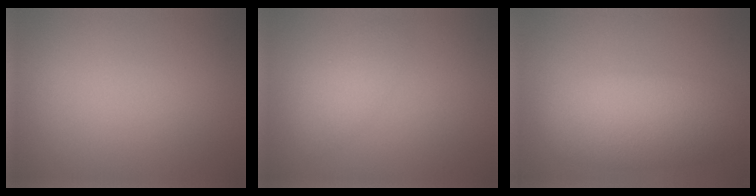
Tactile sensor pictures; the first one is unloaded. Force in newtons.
{"total": 2.1, "press": 2.1, "slide": 0.1}
{"total": 6.7, "press": 6.7, "slide": 0.1}